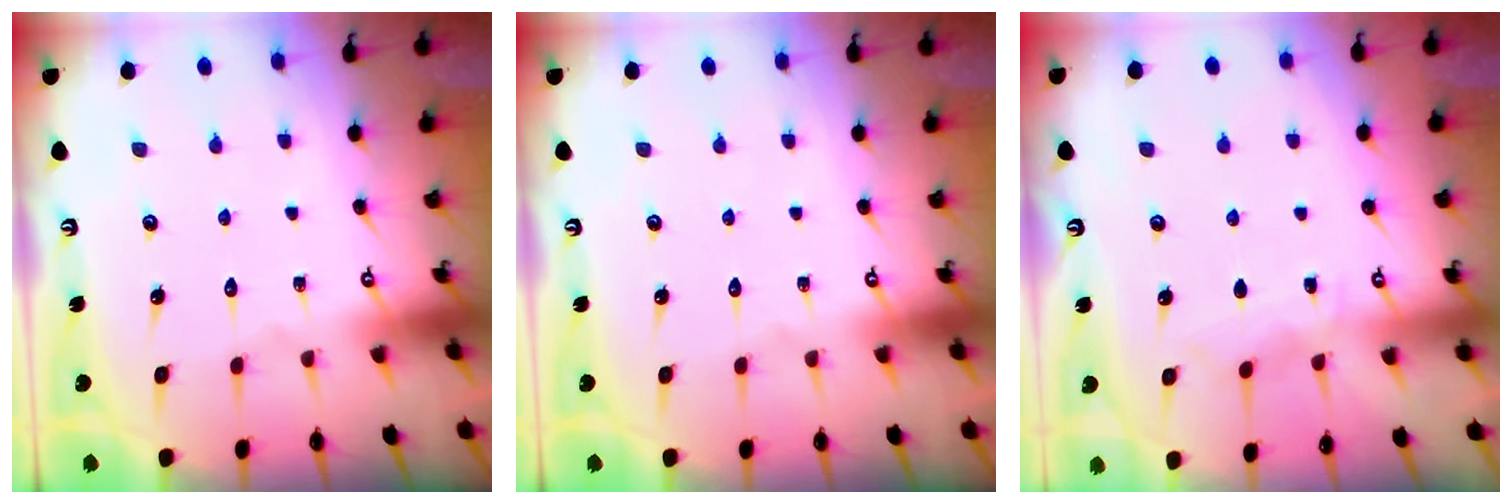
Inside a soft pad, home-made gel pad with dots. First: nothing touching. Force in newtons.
{"total": 0.0}
{"total": 5.5, "press": 5.5, "slide": 0.6}